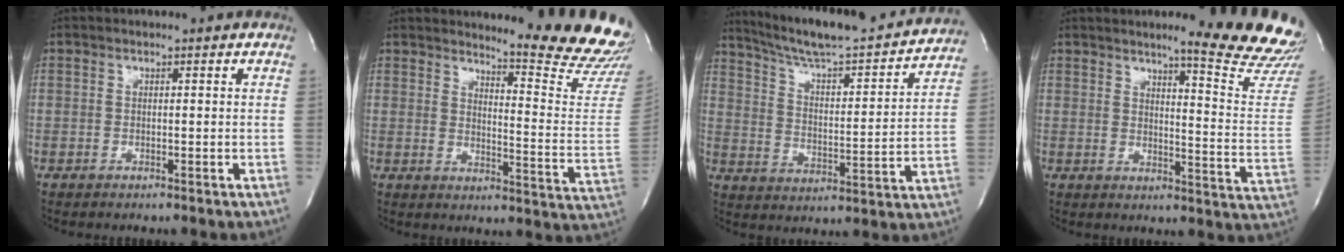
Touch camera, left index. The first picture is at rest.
{"total": 15.9, "force": [15.1, -0.9, 4.7], "torque": [-0.067, -0.143, 0.170]}
{"total": 22.7, "force": [20.4, 2.2, 9.8], "torque": [-0.156, -0.011, 0.290]}
{"total": 15.5, "force": [13.8, -0.8, 7.0], "torque": [-0.082, -0.112, 0.152]}